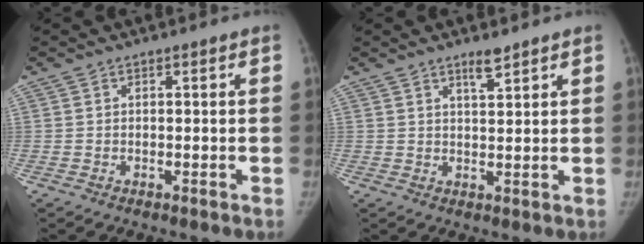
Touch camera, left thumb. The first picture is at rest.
{"total": 3.0, "force": [2.3, 0.5, 1.9], "torque": [-0.028, -0.018, 0.041]}